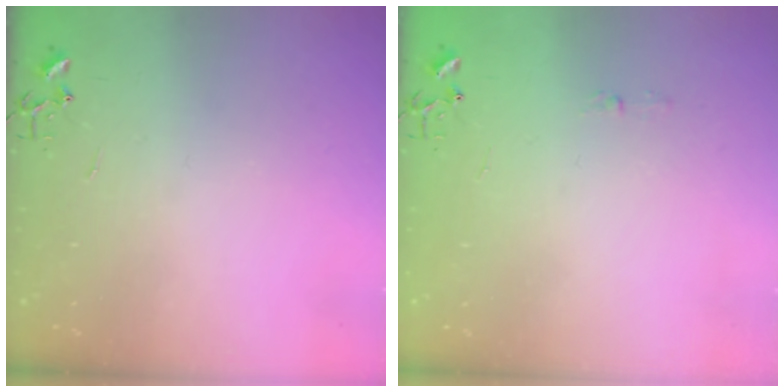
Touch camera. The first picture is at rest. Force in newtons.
{"total": 2.9, "press": 2.9, "slide": 0.4}